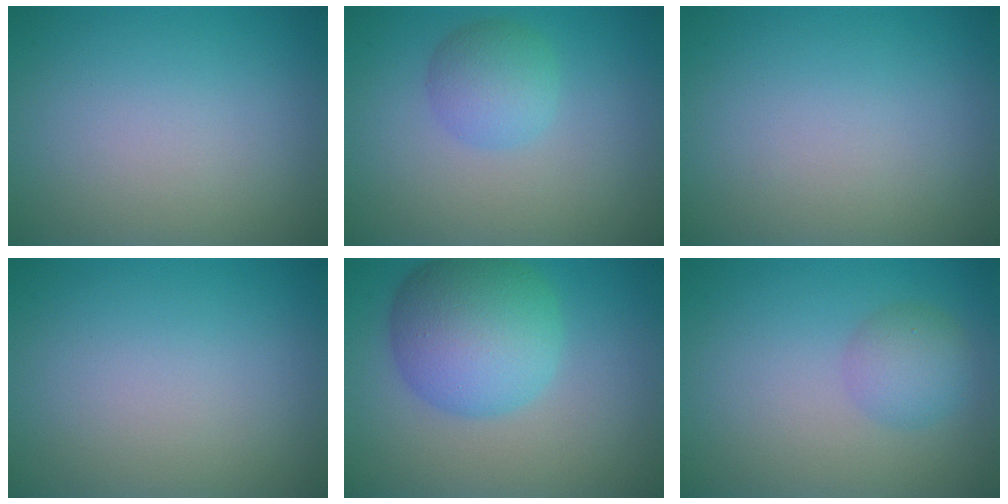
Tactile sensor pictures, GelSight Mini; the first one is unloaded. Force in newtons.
{"total": 2.9, "press": 2.9, "slide": 0.2}
{"total": 0.0}
{"total": 0.0}
{"total": 8.1, "press": 8.1, "slide": 0.1}
{"total": 2.6, "press": 2.6, "slide": 0.0}